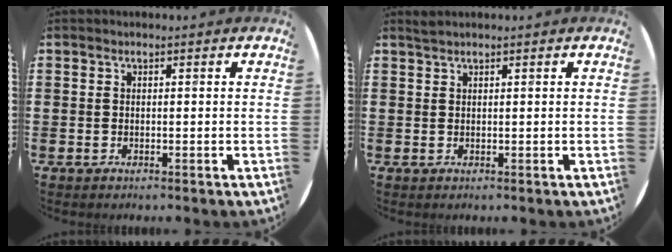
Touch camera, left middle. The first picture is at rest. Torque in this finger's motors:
{"motor_torque": [-0.16, -0.04, -0.01, -0.01]}